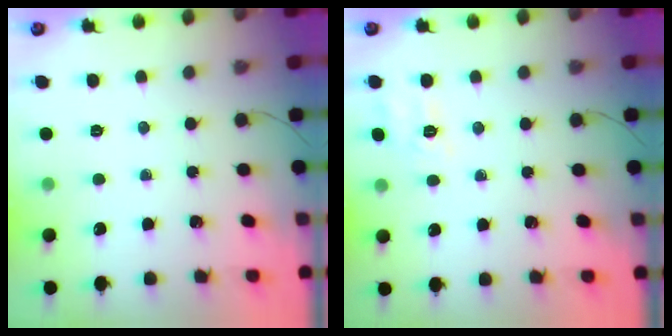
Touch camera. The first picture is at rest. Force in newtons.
{"total": 4.9, "press": 4.5, "slide": 1.9}